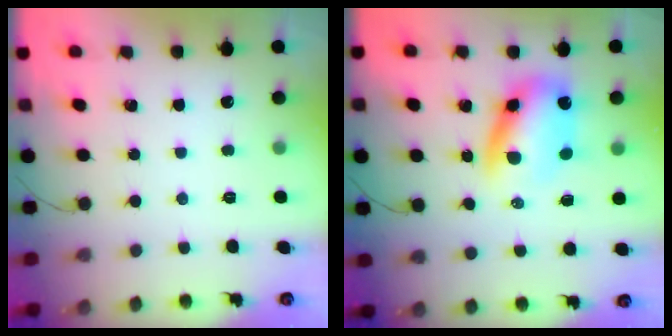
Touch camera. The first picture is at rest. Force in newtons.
{"total": 10.4, "press": 10.1, "slide": 2.6}